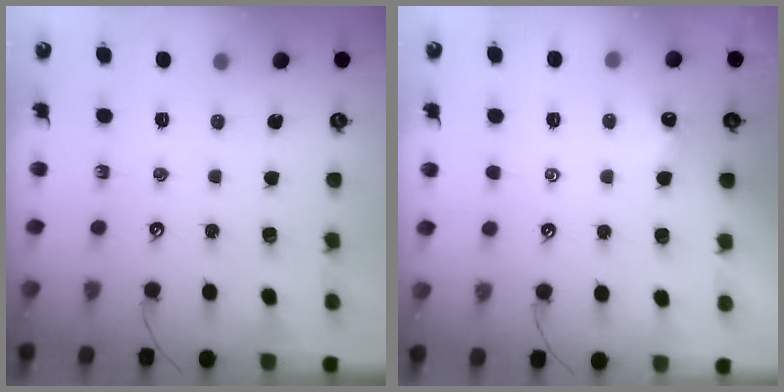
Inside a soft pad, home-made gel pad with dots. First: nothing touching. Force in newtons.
{"total": 0.0}